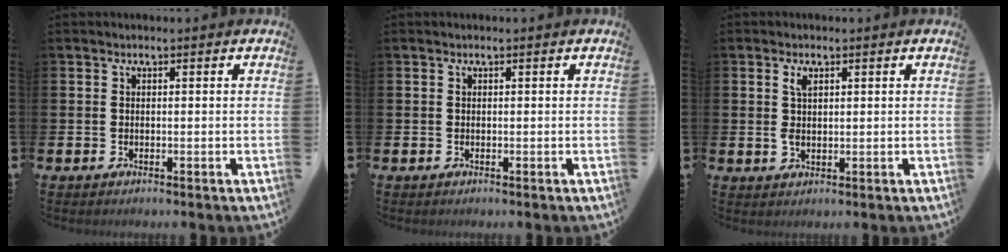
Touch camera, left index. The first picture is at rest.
{"total": 0.0}
{"total": 2.5, "force": [1.2, 1.2, 1.8], "torque": [-0.024, -0.001, 0.017]}